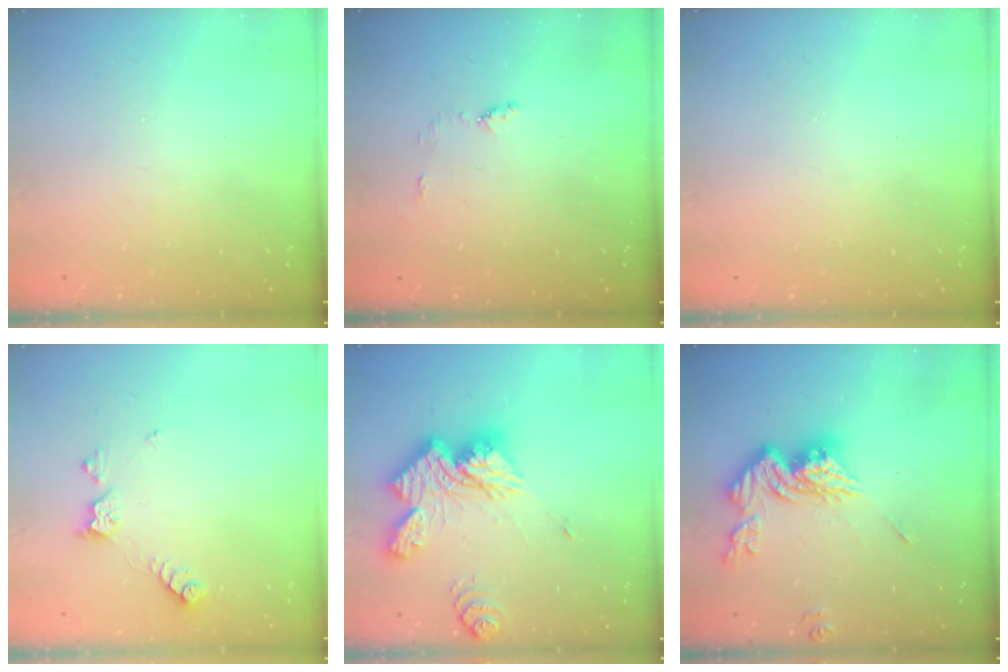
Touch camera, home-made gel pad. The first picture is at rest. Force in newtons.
{"total": 4.3, "press": 4.2, "slide": 0.5}
{"total": 0.0}
{"total": 8.8, "press": 8.8, "slide": 0.4}
{"total": 19.3, "press": 19.1, "slide": 2.0}
{"total": 13.7, "press": 13.6, "slide": 1.3}